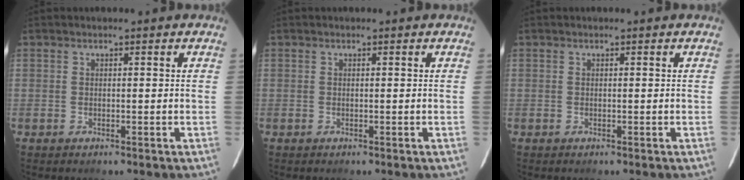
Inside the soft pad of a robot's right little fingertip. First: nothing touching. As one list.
[{"total": 0.0}, {"total": 0.0}]